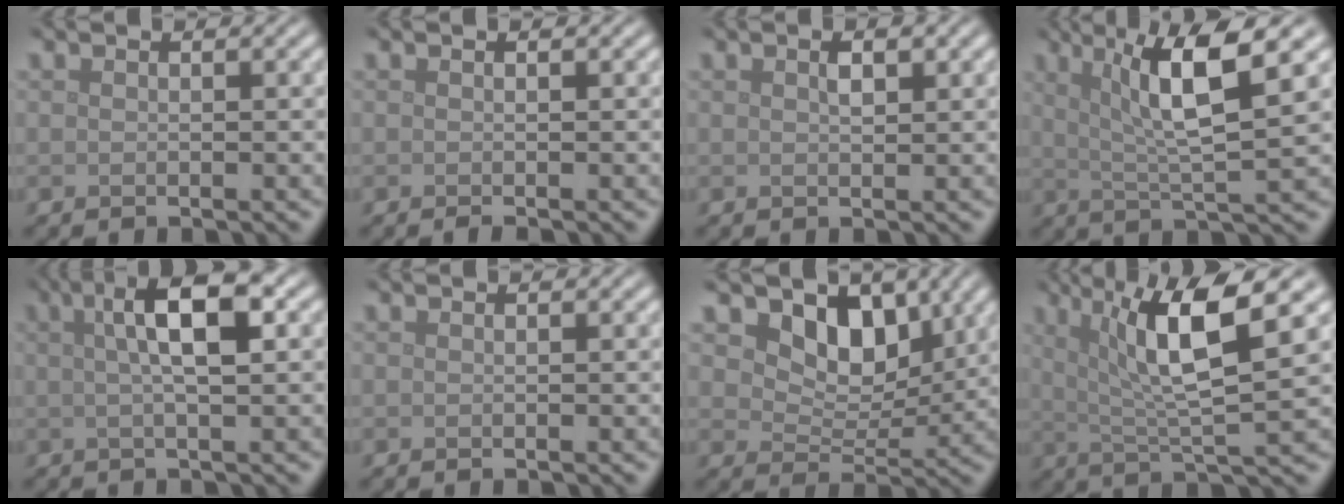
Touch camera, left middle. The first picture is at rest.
{"total": 0.6, "force": [-0.2, 0.0, 0.5], "torque": [-0.008, 0.000, -0.005]}
{"total": 1.4, "force": [0.6, 0.5, 1.1], "torque": [-0.021, 0.000, 0.012]}
{"total": 7.6, "force": [2.9, 1.3, 7.0], "torque": [-0.111, 0.008, 0.048]}
{"total": 6.0, "force": [1.5, 1.5, 5.6], "torque": [-0.076, 0.019, 0.018]}
{"total": 0.0}
{"total": 5.6, "force": [3.1, 3.5, 3.1], "torque": [-0.048, -0.012, 0.037]}
{"total": 8.4, "force": [3.1, 1.7, 7.7], "torque": [-0.121, 0.004, 0.051]}